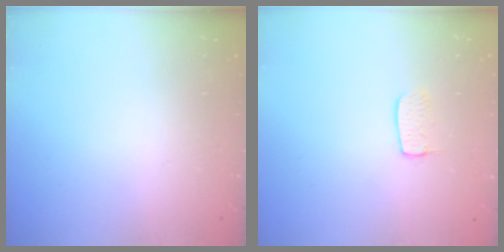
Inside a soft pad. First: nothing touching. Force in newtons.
{"total": 5.6, "press": 5.6, "slide": 0.2}